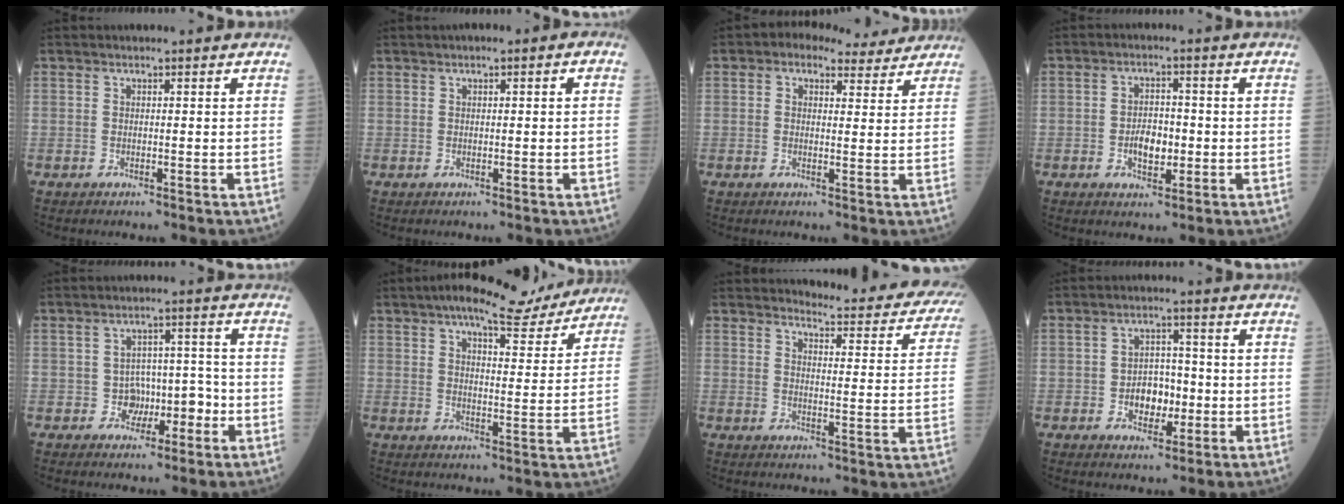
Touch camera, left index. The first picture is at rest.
{"total": 1.7, "force": [0.5, 0.5, 1.5], "torque": [-0.024, 0.010, 0.006]}
{"total": 5.9, "force": [4.7, 3.1, 2.0], "torque": [-0.027, 0.024, 0.058]}
{"total": 4.3, "force": [-0.9, 2.4, 3.5], "torque": [-0.061, 0.003, -0.014]}
{"total": 4.4, "force": [-1.8, 3.7, 1.7], "torque": [-0.013, 0.021, -0.026]}
{"total": 12.9, "force": [11.1, 2.9, 5.9], "torque": [-0.083, 0.009, 0.143]}
{"total": 16.0, "force": [15.4, 1.7, 3.7], "torque": [-0.027, -0.079, 0.156]}
{"total": 5.1, "force": [-1.1, 3.4, 3.6], "torque": [-0.058, 0.010, -0.016]}